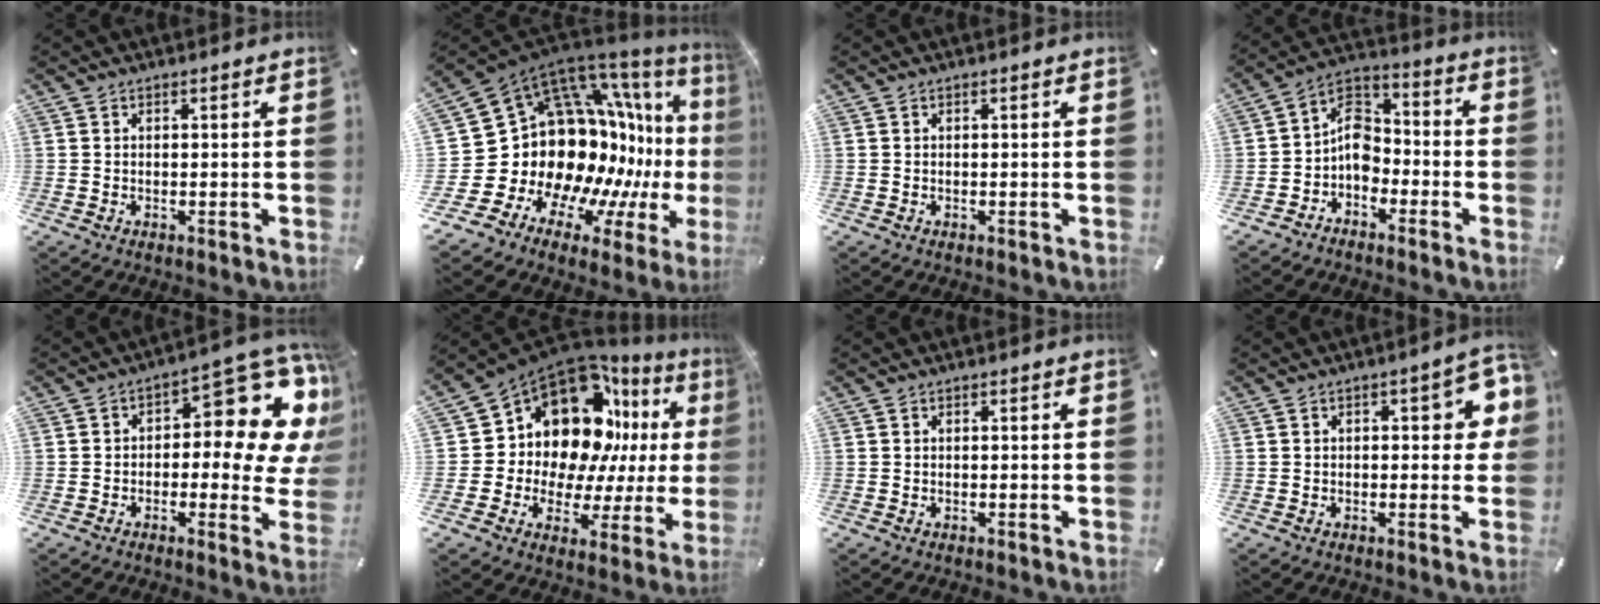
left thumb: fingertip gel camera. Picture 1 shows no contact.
{"total": 24.2, "force": [0.6, 18.5, 15.6], "torque": [-0.212, -0.118, 0.086]}
{"total": 0.0}
{"total": 8.3, "force": [-3.9, 6.1, 4.0], "torque": [-0.081, 0.023, -0.074]}
{"total": 13.3, "force": [6.0, 5.5, 10.5], "torque": [-0.126, -0.065, 0.092]}
{"total": 16.9, "force": [8.9, 11.6, 8.6], "torque": [-0.137, -0.098, 0.163]}
{"total": 0.0}
{"total": 8.1, "force": [0.7, 3.8, 7.2], "torque": [-0.088, -0.001, 0.007]}